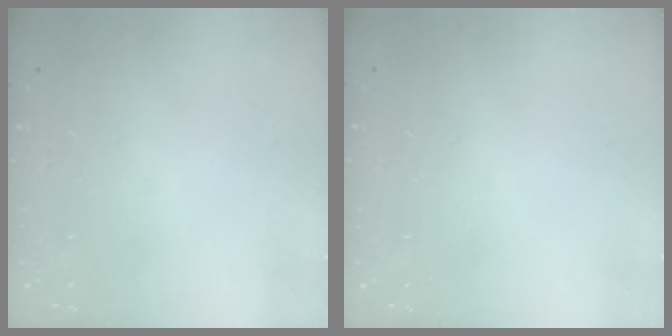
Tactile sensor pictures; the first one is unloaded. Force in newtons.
{"total": 0.0}